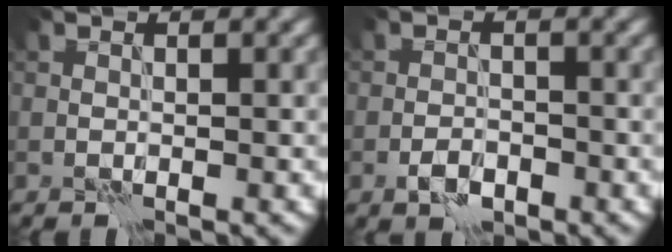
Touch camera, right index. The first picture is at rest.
{"total": 2.1, "force": [-1.1, 1.2, 1.3], "torque": [-0.021, 0.002, -0.023]}